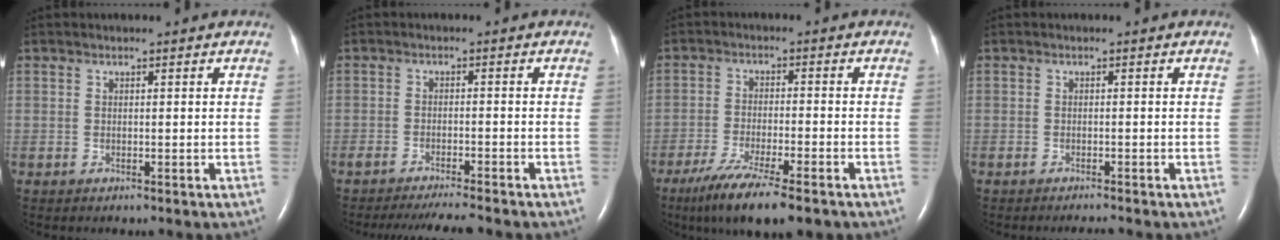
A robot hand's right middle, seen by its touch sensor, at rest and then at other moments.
{"total": 7.3, "force": [-6.7, 0.0, 2.9], "torque": [-0.042, -0.016, -0.103]}
{"total": 11.5, "force": [-8.3, 1.4, 7.9], "torque": [-0.134, -0.028, -0.132]}
{"total": 1.3, "force": [-1.3, -0.2, 0.3], "torque": [-0.009, -0.005, -0.017]}